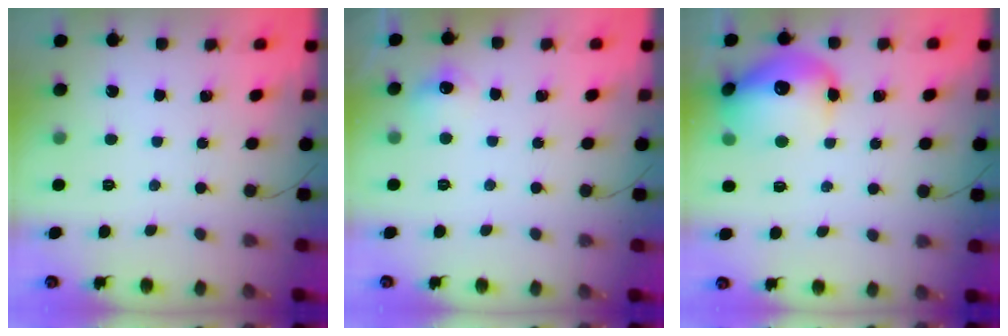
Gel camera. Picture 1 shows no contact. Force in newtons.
{"total": 6.0, "press": 5.9, "slide": 1.2}
{"total": 16.1, "press": 15.9, "slide": 2.6}